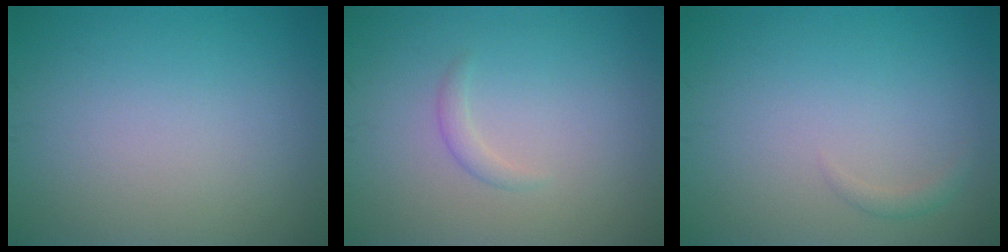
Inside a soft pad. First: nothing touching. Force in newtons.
{"total": 0.9, "press": 0.9, "slide": 0.0}
{"total": 0.8, "press": 0.8, "slide": 0.1}